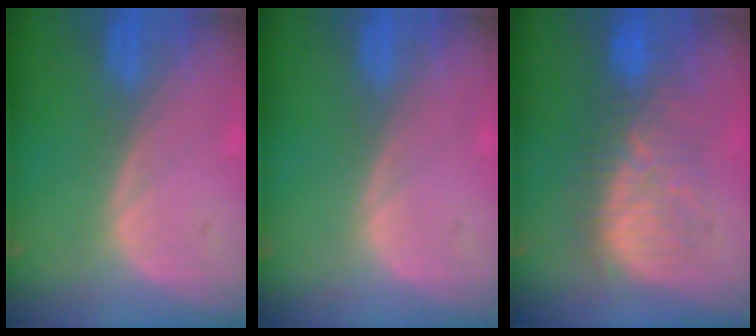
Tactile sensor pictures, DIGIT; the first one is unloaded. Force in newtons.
{"total": 0.0}
{"total": 8.6, "press": 8.6, "slide": 1.0}